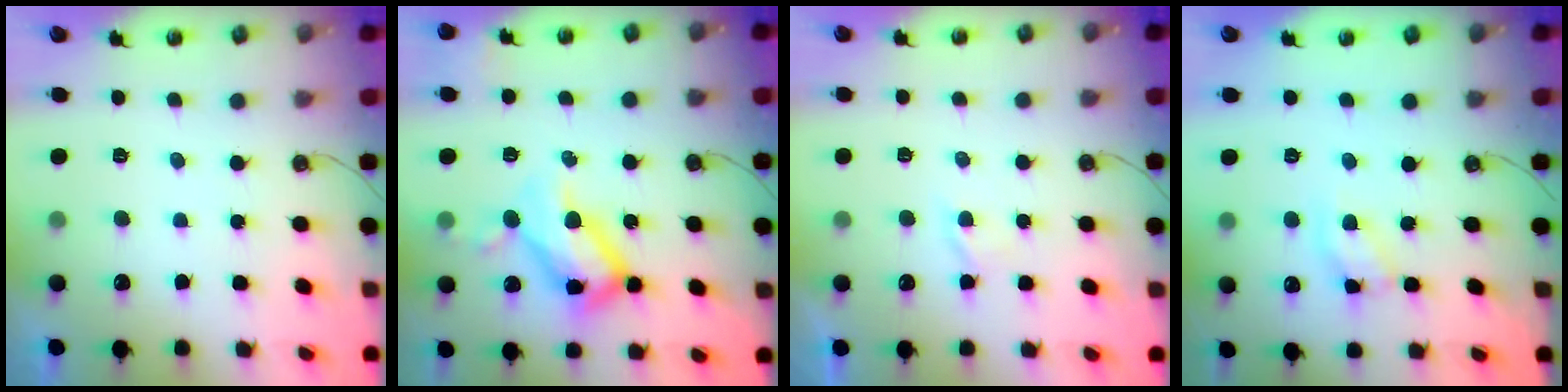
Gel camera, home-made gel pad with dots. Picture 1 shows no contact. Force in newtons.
{"total": 20.1, "press": 20.0, "slide": 1.8}
{"total": 0.9, "press": 0.9, "slide": 0.1}
{"total": 9.3, "press": 9.3, "slide": 0.6}